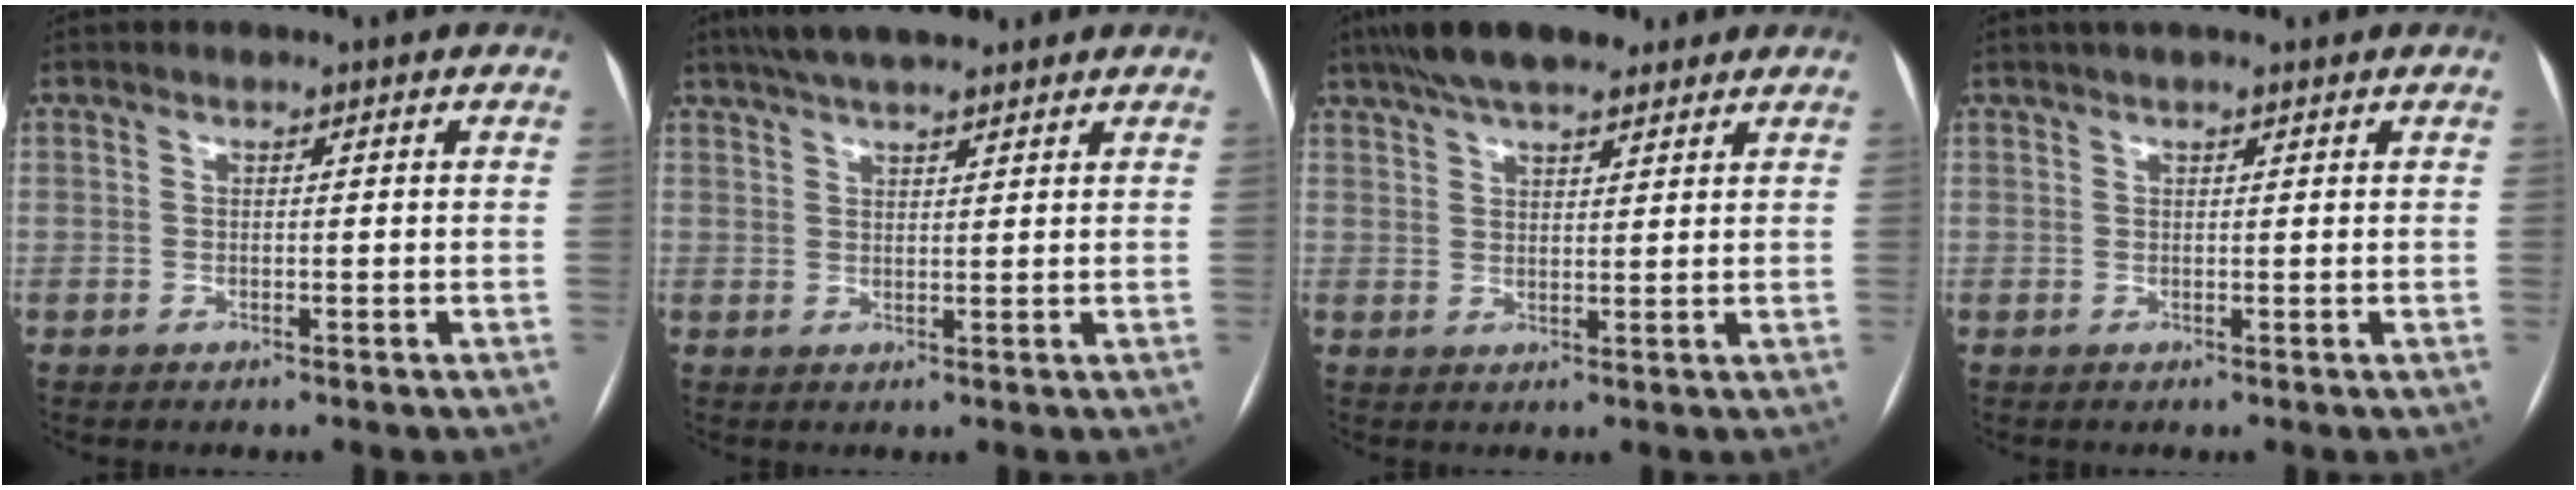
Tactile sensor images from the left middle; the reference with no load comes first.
{"total": 9.3, "force": [7.5, 1.8, 5.1], "torque": [-0.079, 0.031, 0.121]}
{"total": 11.3, "force": [8.8, 3.2, 6.4], "torque": [-0.113, 0.038, 0.146]}
{"total": 4.5, "force": [3.5, 0.8, 2.8], "torque": [-0.043, 0.027, 0.055]}